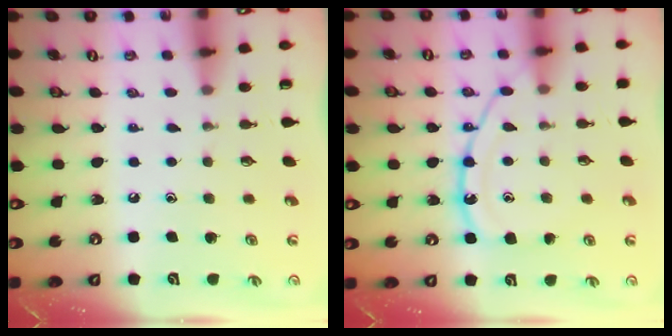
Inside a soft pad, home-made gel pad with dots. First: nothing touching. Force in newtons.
{"total": 13.1, "press": 13.1, "slide": 1.0}